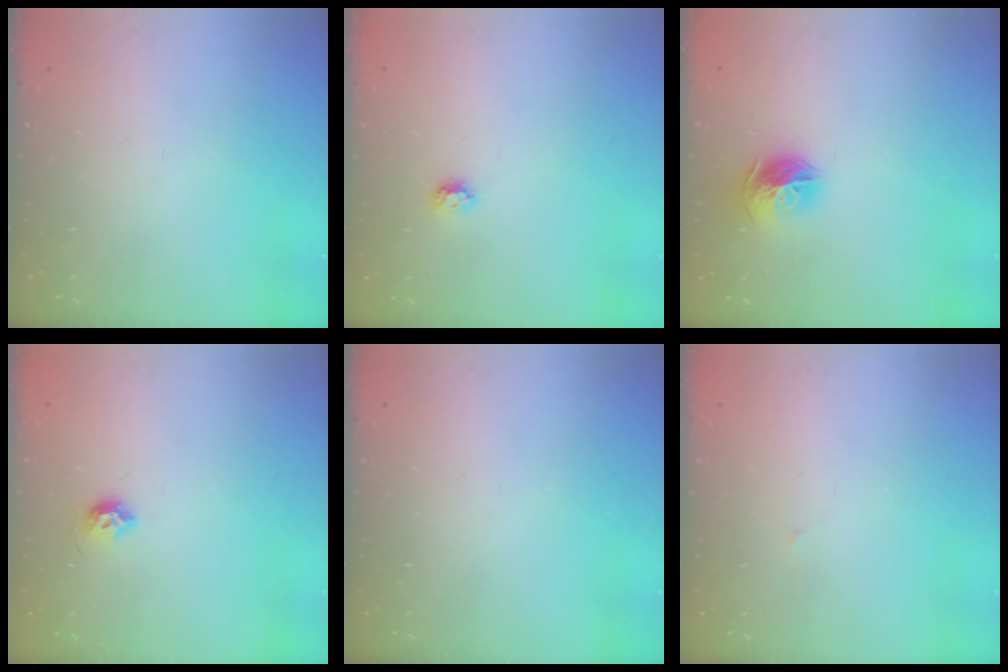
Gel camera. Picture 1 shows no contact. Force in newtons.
{"total": 4.4, "press": 4.4, "slide": 0.7}
{"total": 11.3, "press": 11.2, "slide": 1.2}
{"total": 6.4, "press": 6.4, "slide": 1.1}
{"total": 0.0}
{"total": 1.4, "press": 1.4, "slide": 0.0}